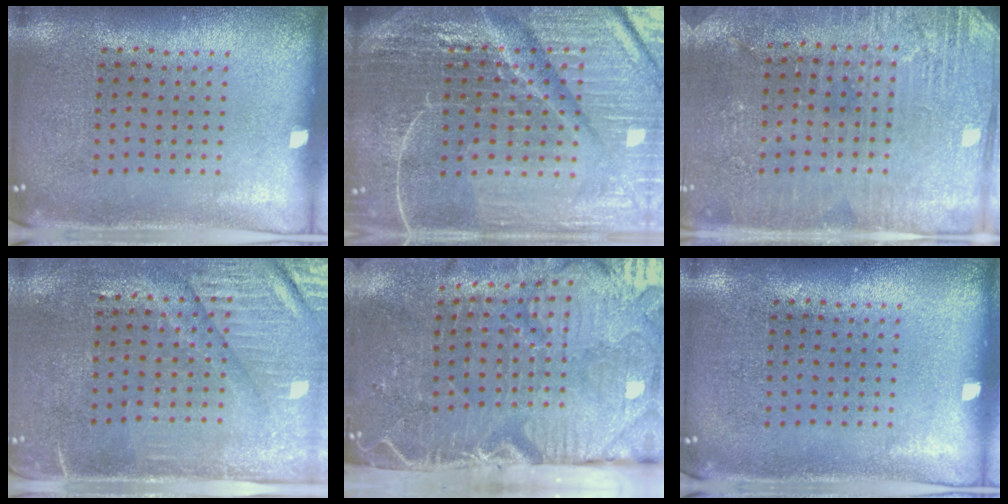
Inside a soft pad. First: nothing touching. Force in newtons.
{"total": 6.9, "press": 6.0, "slide": 3.4}
{"total": 2.8, "press": 2.8, "slide": 0.5}
{"total": 3.5, "press": 3.1, "slide": 1.6}
{"total": 5.5, "press": 4.4, "slide": 3.3}
{"total": 0.0}